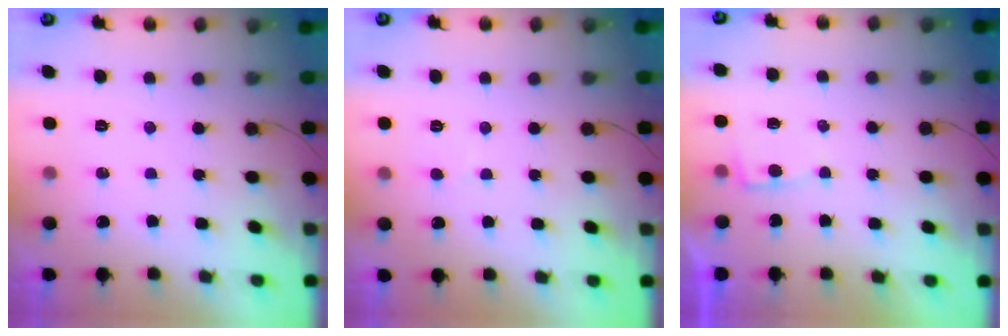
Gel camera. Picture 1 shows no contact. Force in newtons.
{"total": 1.3, "press": 1.3, "slide": 0.1}
{"total": 2.2, "press": 2.2, "slide": 0.3}